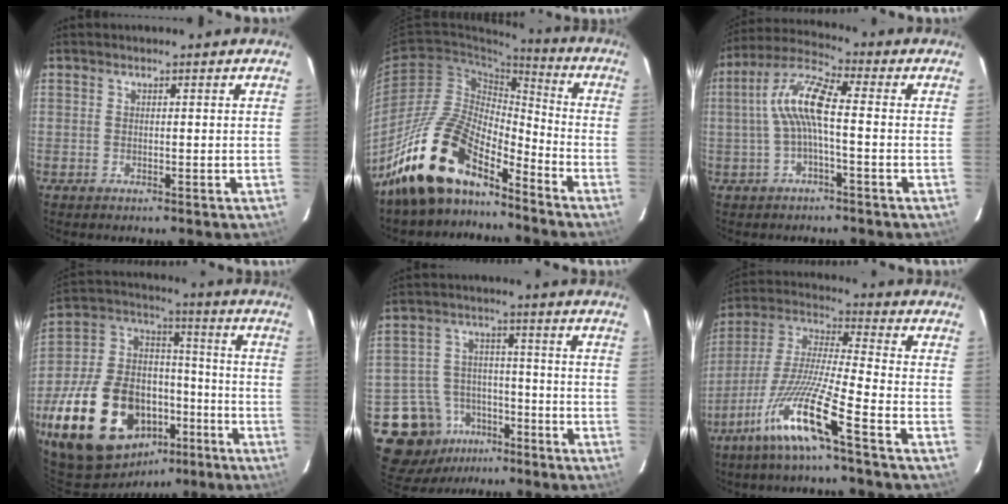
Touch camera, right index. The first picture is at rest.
{"total": 17.0, "force": [-13.4, 6.2, 8.5], "torque": [-0.166, 0.006, -0.255]}
{"total": 9.2, "force": [-0.5, 2.0, 8.9], "torque": [-0.188, 0.017, -0.010]}
{"total": 26.2, "force": [-12.2, 16.8, 15.9], "torque": [-0.349, 0.021, -0.179]}
{"total": 12.0, "force": [-6.9, 9.3, 3.0], "torque": [-0.090, 0.026, -0.094]}
{"total": 13.9, "force": [-8.4, -0.3, 11.0], "torque": [-0.221, -0.016, -0.165]}